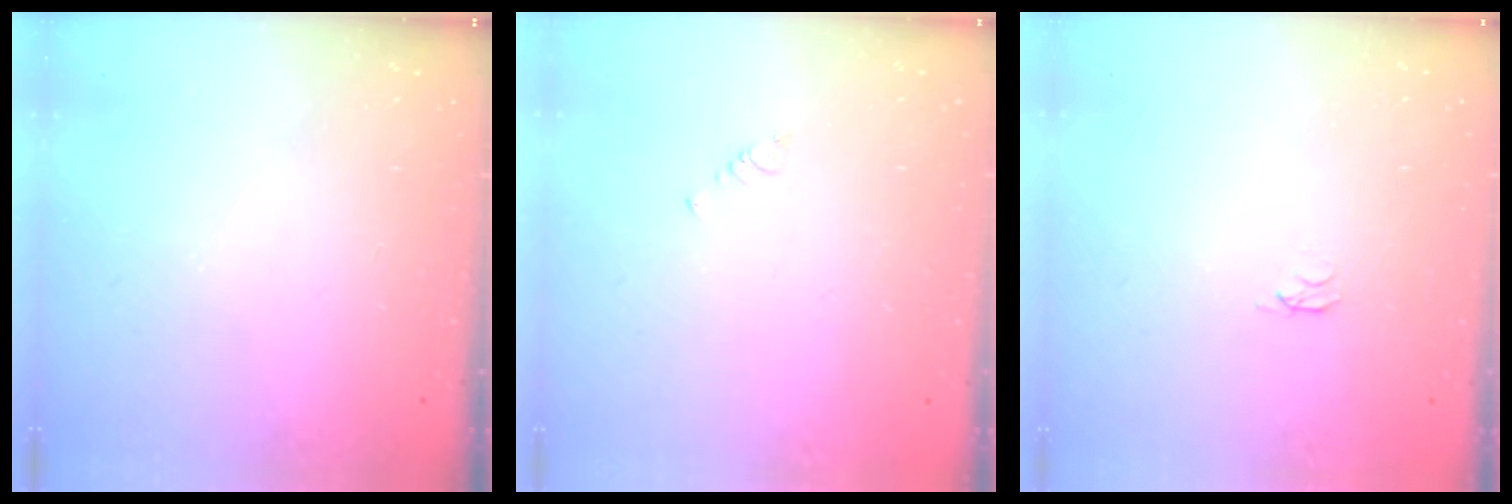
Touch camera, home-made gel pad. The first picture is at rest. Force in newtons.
{"total": 0.7, "press": 0.6, "slide": 0.2}
{"total": 2.1, "press": 2.0, "slide": 0.3}